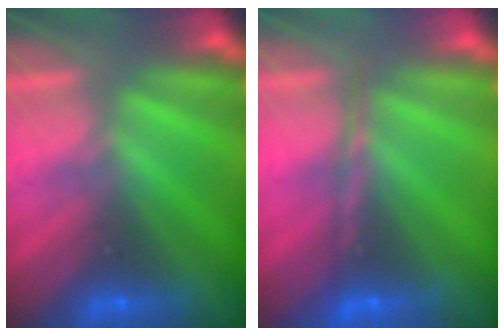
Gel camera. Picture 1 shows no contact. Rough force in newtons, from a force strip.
{"total": 1.6}